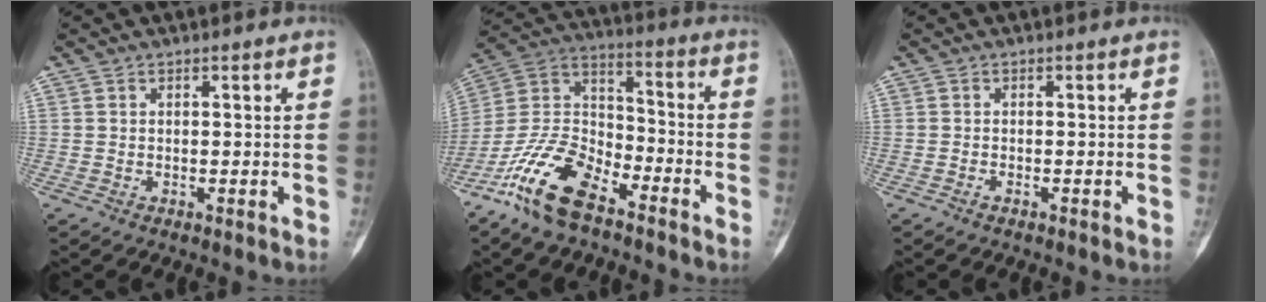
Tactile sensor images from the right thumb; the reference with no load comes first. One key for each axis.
{"total": 16.0, "fx": -10.7, "fy": 7.1, "fz": 9.6, "tx": -0.184, "ty": 0.065, "tz": -0.210}
{"total": 0.5, "fx": -0.5, "fy": 0.1, "fz": 0.2, "tx": -0.009, "ty": 0.003, "tz": -0.009}